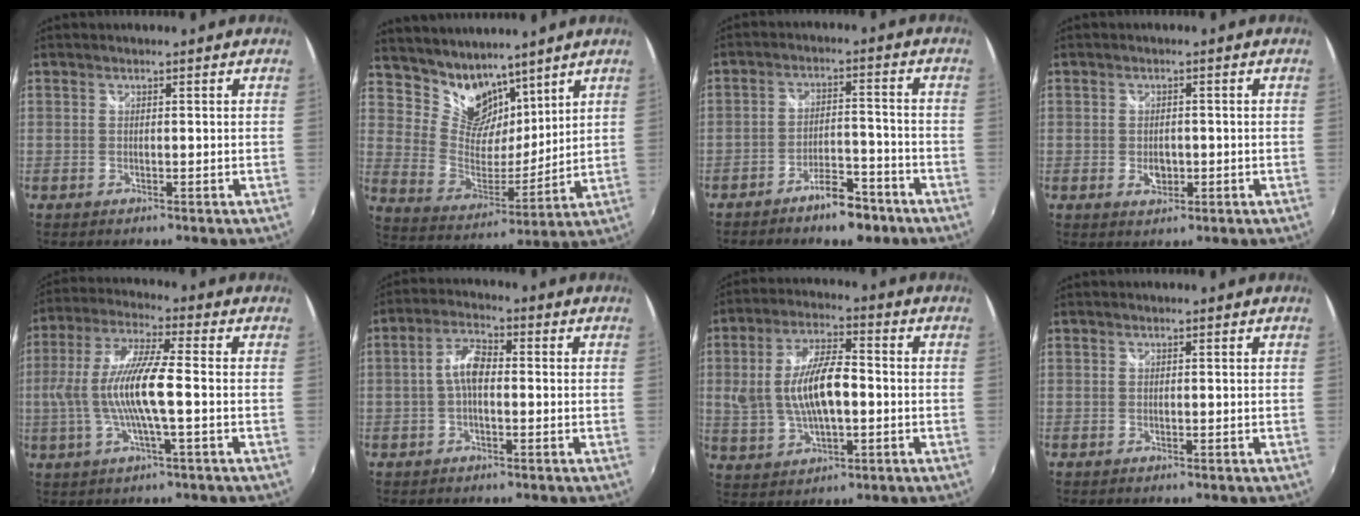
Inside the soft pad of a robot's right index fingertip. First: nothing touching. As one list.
[{"total": 12.0, "force": [9.4, 6.7, 3.5], "torque": [-0.069, 0.004, 0.182]}, {"total": 7.6, "force": [-5.8, 2.8, 4.1], "torque": [-0.079, 0.012, -0.084]}, {"total": 3.0, "force": [-0.7, 2.1, 2.0], "torque": [-0.034, -0.003, -0.010]}, {"total": 12.3, "force": [-1.4, 1.6, 12.1], "torque": [-0.238, 0.001, -0.026]}, {"total": 4.9, "force": [-0.6, 2.3, 4.4], "torque": [-0.090, 0.016, -0.012]}, {"total": 12.3, "force": [-0.5, 5.4, 11.0], "torque": [-0.220, 0.005, 0.002]}, {"total": 0.0}]